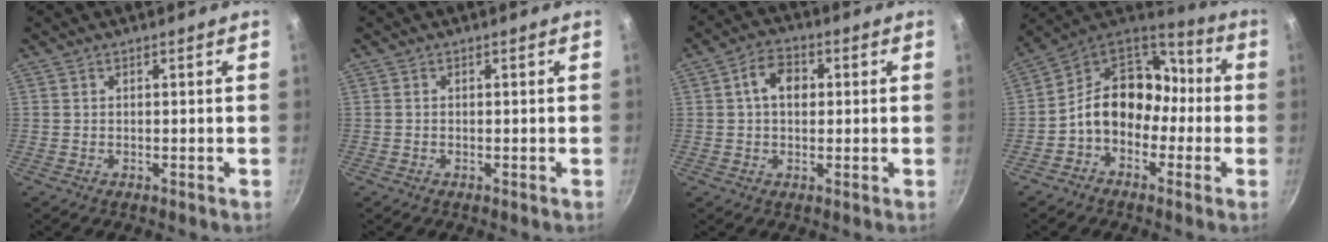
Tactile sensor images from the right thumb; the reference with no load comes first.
{"total": 0.0}
{"total": 6.6, "force": [1.1, 4.6, 4.6], "torque": [-0.060, 0.012, 0.009]}
{"total": 14.1, "force": [-2.8, 11.2, 8.2], "torque": [-0.084, 0.060, -0.072]}